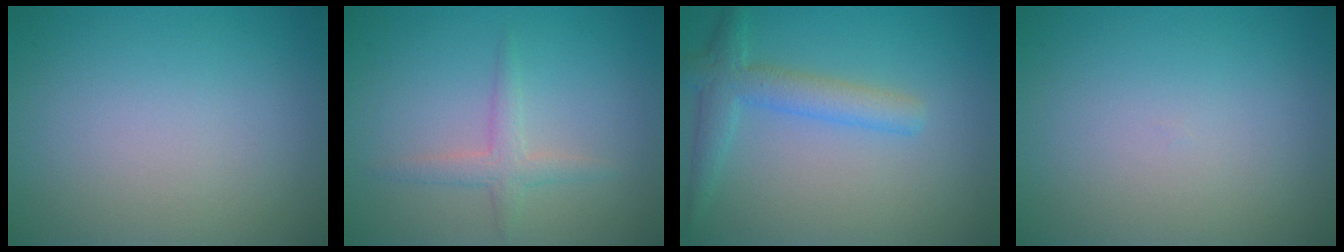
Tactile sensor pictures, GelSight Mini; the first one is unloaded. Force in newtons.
{"total": 1.9, "press": 1.9, "slide": 0.1}
{"total": 3.4, "press": 3.4, "slide": 0.2}
{"total": 0.0}